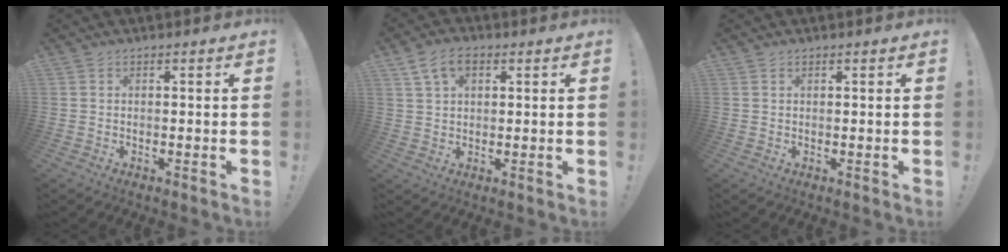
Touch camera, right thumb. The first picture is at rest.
{"total": 7.1, "force": [3.1, 4.1, 4.8], "torque": [-0.082, 0.003, 0.061]}
{"total": 0.6, "force": [0.5, 0.3, 0.2], "torque": [-0.003, -0.001, 0.009]}